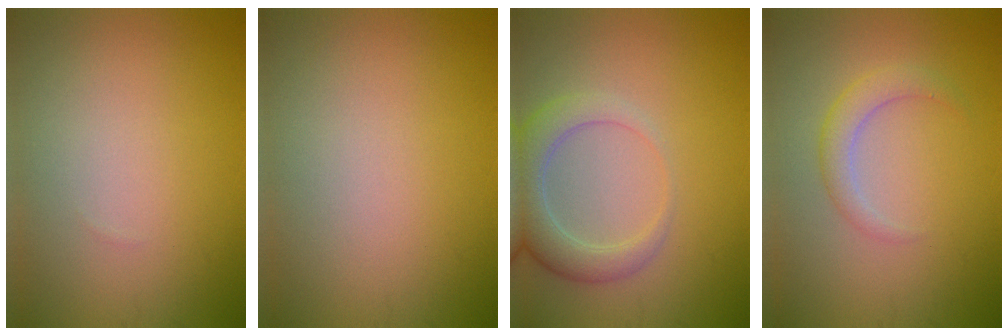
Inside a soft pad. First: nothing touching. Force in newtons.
{"total": 0.0}
{"total": 4.1, "press": 4.0, "slide": 0.5}
{"total": 2.2, "press": 2.2, "slide": 0.2}